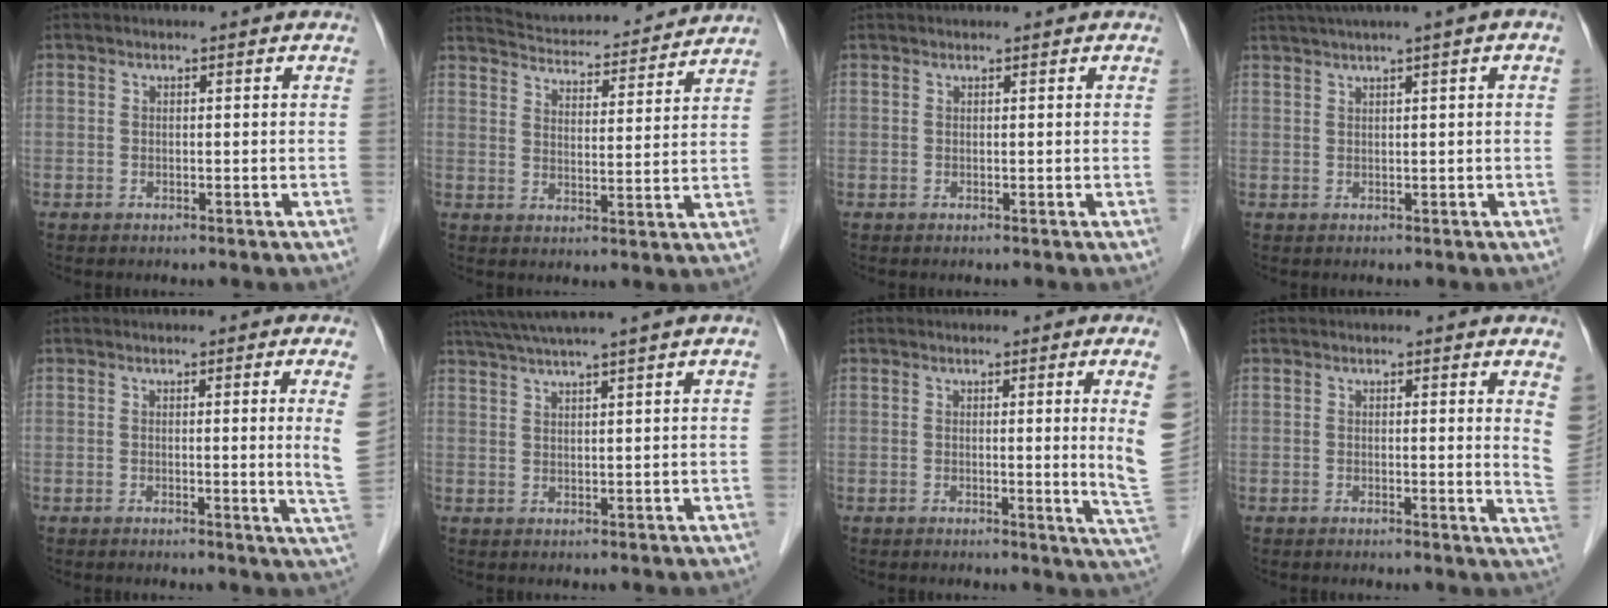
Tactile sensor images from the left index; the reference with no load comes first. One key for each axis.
{"total": 15.7, "fx": 15.1, "fy": 1.8, "fz": 3.8, "tx": -0.063, "ty": 0.013, "tz": 0.211}
{"total": 1.3, "fx": 1.3, "fy": 0.1, "fz": 0.3, "tx": -0.007, "ty": 0.023, "tz": 0.023}
{"total": 5.3, "fx": 3.1, "fy": -0.7, "fz": 4.2, "tx": -0.073, "ty": 0.025, "tz": 0.054}
{"total": 4.5, "fx": 0.9, "fy": -1.5, "fz": 4.2, "tx": -0.061, "ty": -0.014, "tz": 0.012}
{"total": 8.7, "fx": 7.2, "fy": -1.6, "fz": 4.7, "tx": -0.076, "ty": 0.027, "tz": 0.107}
{"total": 6.5, "fx": 1.4, "fy": -1.9, "fz": 6.0, "tx": -0.074, "ty": -0.020, "tz": 0.018}
{"total": 4.3, "fx": 2.6, "fy": 0.4, "fz": 3.4, "tx": -0.035, "ty": -0.013, "tz": 0.010}